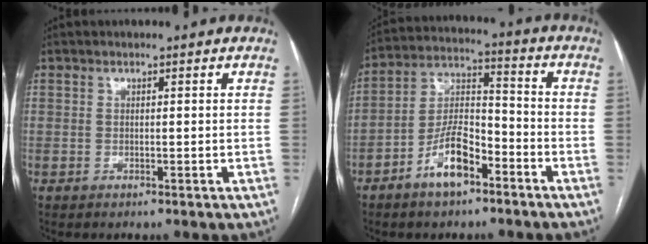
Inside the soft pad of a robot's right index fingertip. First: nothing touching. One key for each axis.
{"total": 9.9, "fx": -5.6, "fy": 3.8, "fz": 7.2, "tx": -0.148, "ty": 0.016, "tz": -0.103}